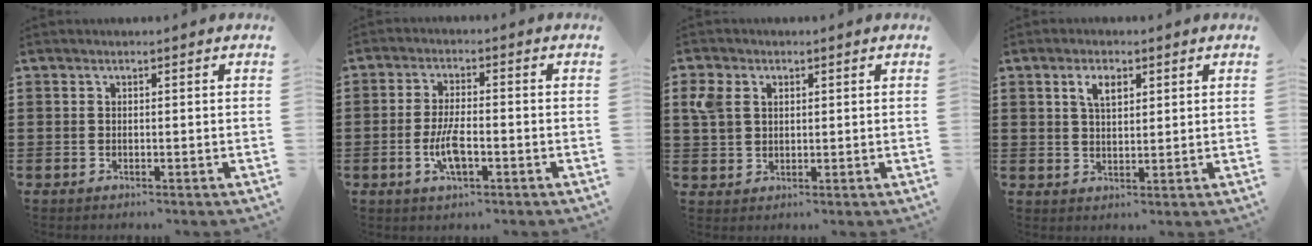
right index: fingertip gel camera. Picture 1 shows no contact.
{"total": 5.7, "force": [-1.8, 1.9, 5.0], "torque": [-0.112, -0.002, -0.040]}
{"total": 3.9, "force": [1.7, 3.0, 1.9], "torque": [-0.058, 0.010, 0.027]}
{"total": 3.4, "force": [1.6, 1.7, 2.5], "torque": [-0.049, 0.007, 0.025]}